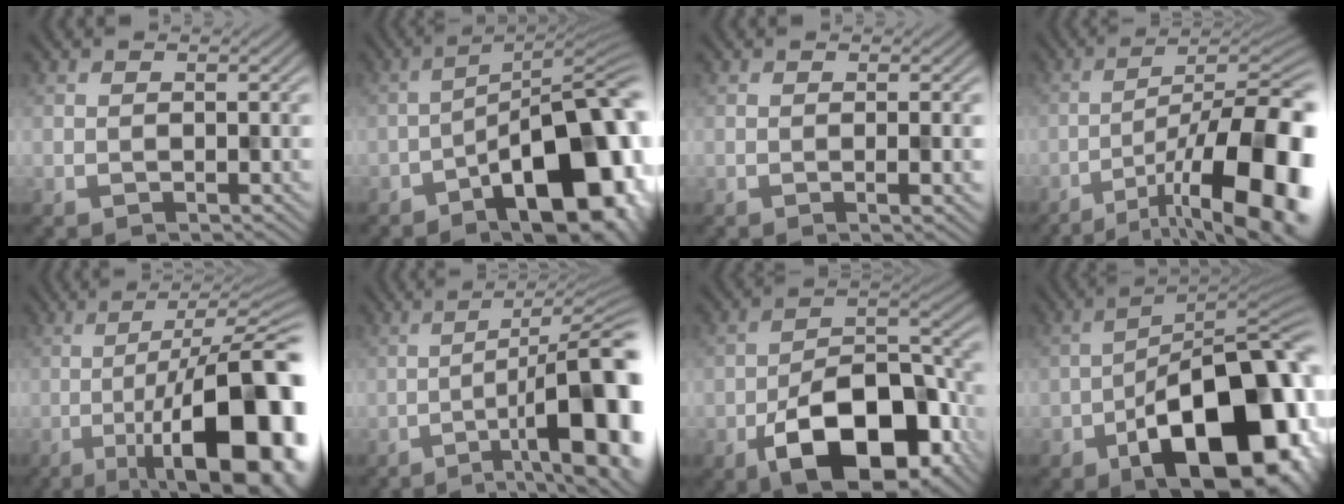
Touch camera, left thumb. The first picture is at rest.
{"total": 15.1, "force": [-7.0, 6.0, 12.0], "torque": [-0.143, 0.007, -0.118]}
{"total": 1.6, "force": [-0.3, 0.1, 1.6], "torque": [-0.028, 0.004, -0.006]}
{"total": 18.6, "force": [-8.4, 5.7, 15.6], "torque": [-0.218, -0.010, -0.135]}
{"total": 19.1, "force": [-6.5, 5.7, 17.1], "torque": [-0.236, -0.008, -0.092]}
{"total": 15.5, "force": [-4.9, 4.1, 14.1], "torque": [-0.179, 0.003, -0.062]}
{"total": 14.9, "force": [-7.2, 7.6, 10.6], "torque": [-0.169, -0.018, -0.124]}
{"total": 17.1, "force": [-7.4, 8.0, 13.1], "torque": [-0.162, -0.010, -0.129]}